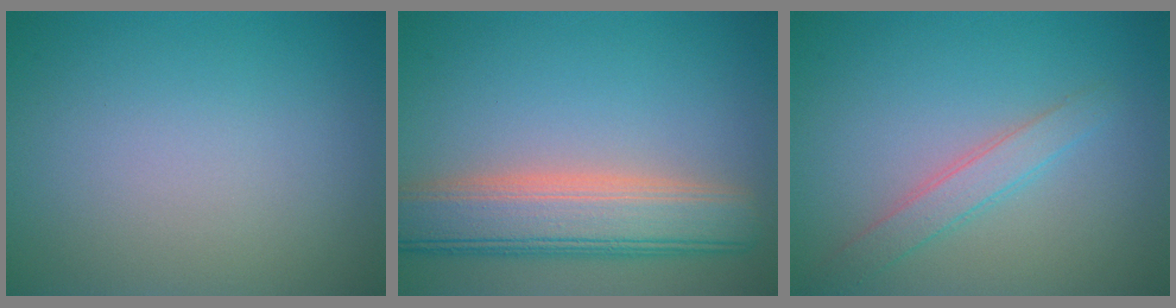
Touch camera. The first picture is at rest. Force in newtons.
{"total": 7.4, "press": 7.3, "slide": 0.7}
{"total": 2.2, "press": 2.2, "slide": 0.1}